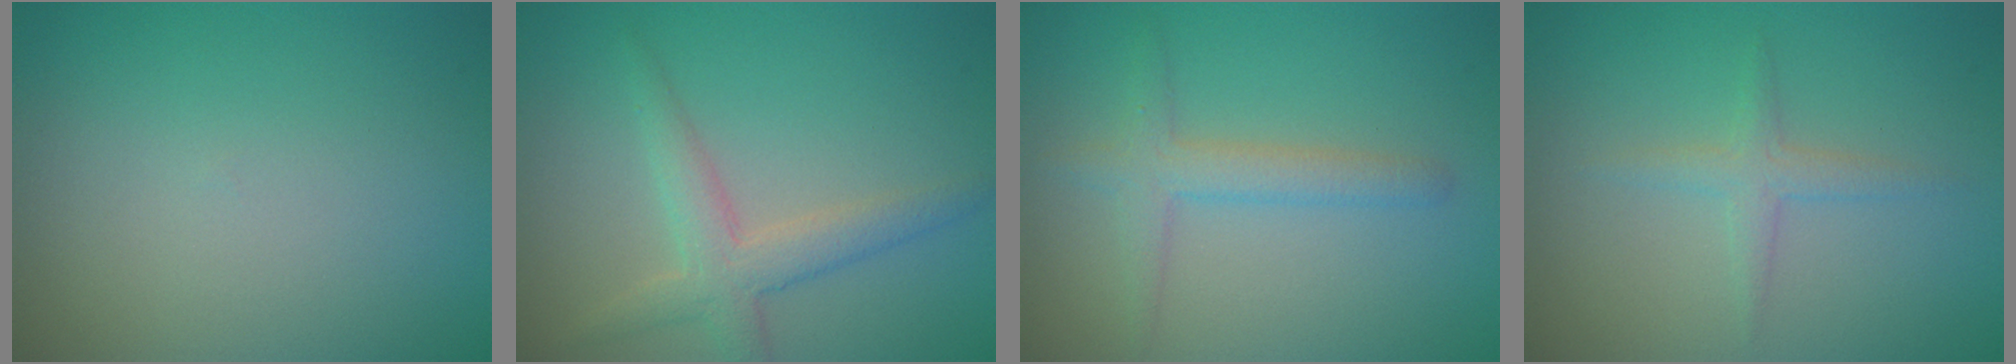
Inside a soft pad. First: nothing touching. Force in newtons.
{"total": 3.1, "press": 3.1, "slide": 0.2}
{"total": 2.3, "press": 2.3, "slide": 0.0}
{"total": 1.5, "press": 1.5, "slide": 0.0}